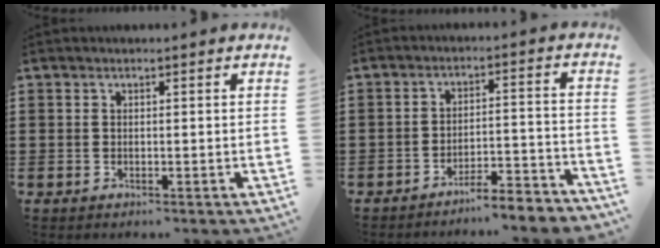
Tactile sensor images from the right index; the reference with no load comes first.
{"total": 4.7, "force": [-4.5, -0.4, 1.3], "torque": [-0.026, -0.007, -0.092]}